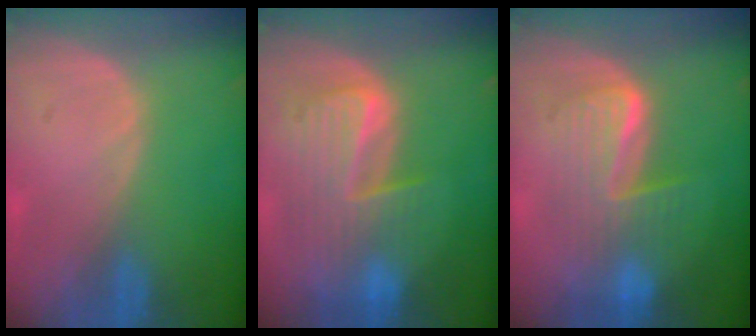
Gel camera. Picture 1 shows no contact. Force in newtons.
{"total": 9.8, "press": 8.4, "slide": 5.0}
{"total": 7.4, "press": 7.4, "slide": 0.2}